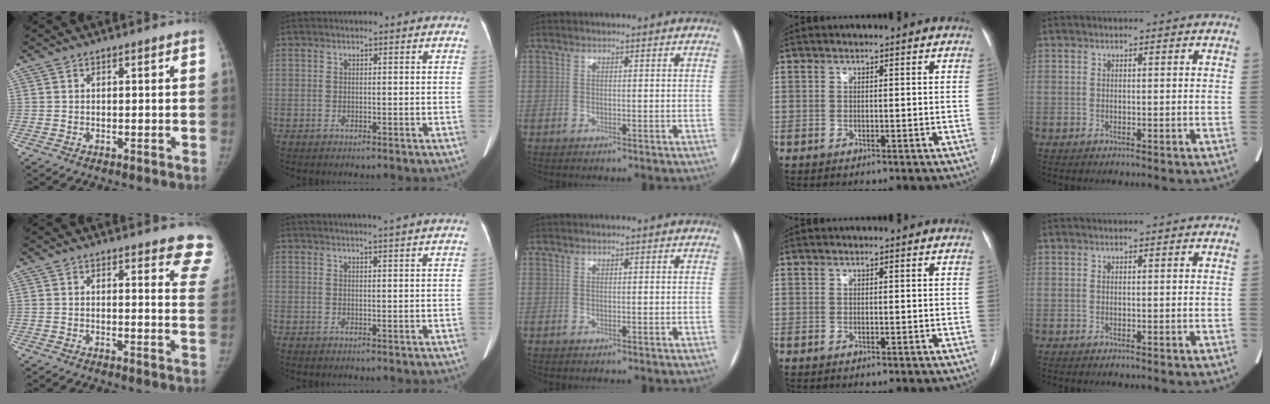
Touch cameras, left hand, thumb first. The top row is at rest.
{"thumb": {"total": 8.8, "force": [7.9, 2.1, 3.1], "torque": [0.004, -0.050, 0.060]}, "index": {"total": 8.8, "force": [7.8, -0.6, 4.0], "torque": [-0.056, 0.019, 0.084]}}